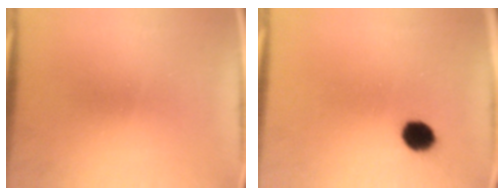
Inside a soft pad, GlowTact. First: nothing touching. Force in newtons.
{"total": 5.6}